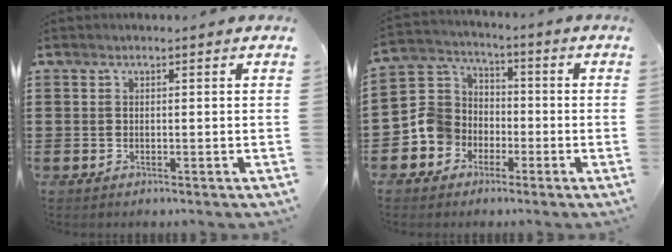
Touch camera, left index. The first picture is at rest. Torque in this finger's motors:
{"motor_torque": [0.93, 0.75, 0.21, 0.05]}